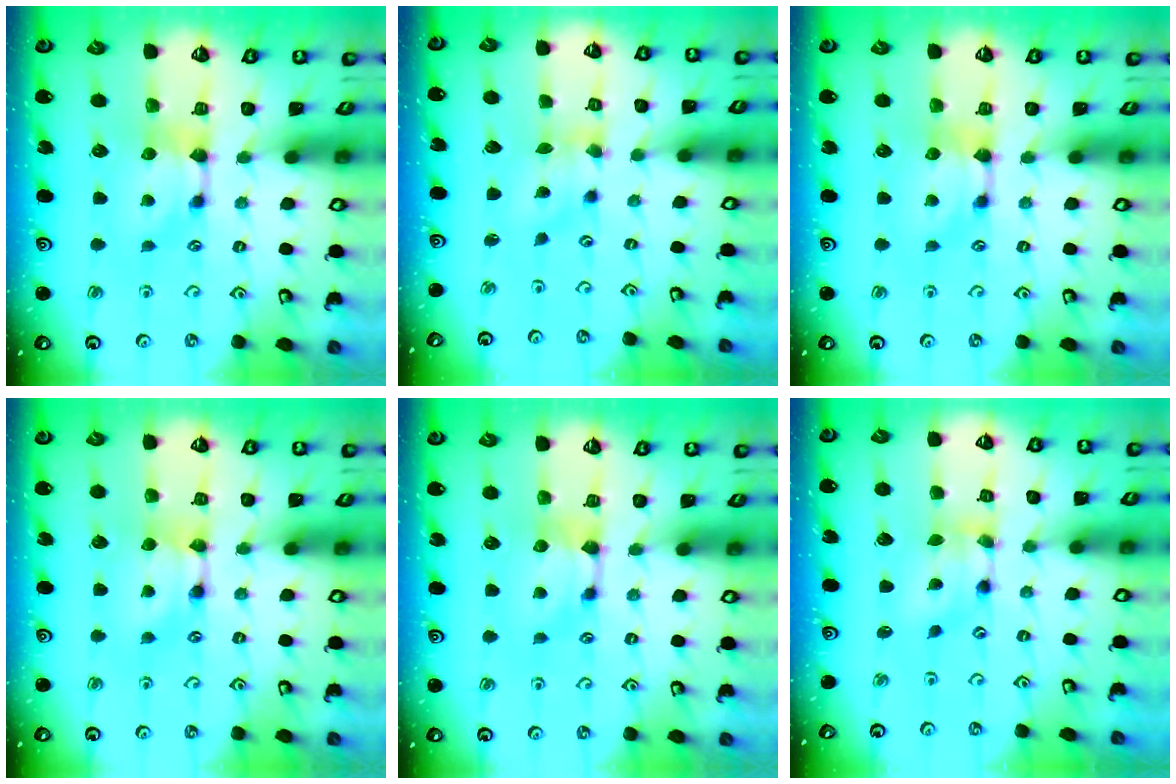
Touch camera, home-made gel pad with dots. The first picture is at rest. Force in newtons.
{"total": 1.2, "press": 0.3, "slide": 1.2}
{"total": 0.0}
{"total": 1.7, "press": 1.7, "slide": 0.2}
{"total": 0.0}
{"total": 4.1, "press": 3.5, "slide": 2.2}